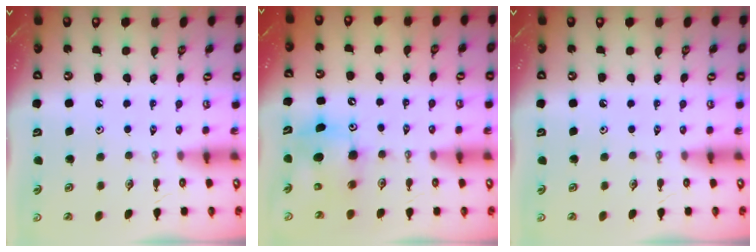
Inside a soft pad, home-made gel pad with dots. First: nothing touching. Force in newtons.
{"total": 8.2, "press": 8.0, "slide": 1.7}
{"total": 0.0}